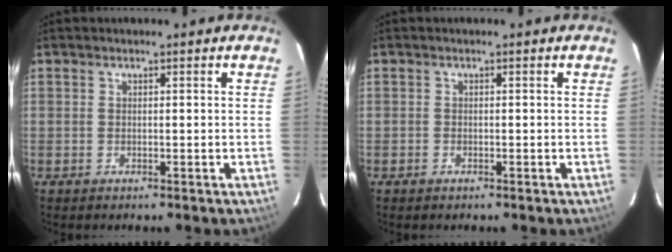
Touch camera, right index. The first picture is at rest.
{"total": 0.5, "force": [-0.4, 0.4, 0.1], "torque": [-0.004, -0.001, -0.007]}